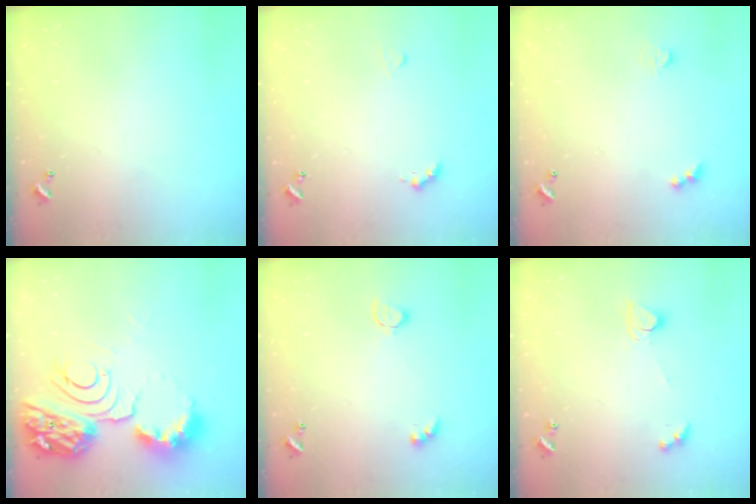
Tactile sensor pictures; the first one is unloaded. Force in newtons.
{"total": 2.4, "press": 2.3, "slide": 0.5}
{"total": 2.9, "press": 2.8, "slide": 0.7}
{"total": 14.1, "press": 14.1, "slide": 1.5}
{"total": 2.6, "press": 2.5, "slide": 0.5}
{"total": 3.3, "press": 3.3, "slide": 0.3}